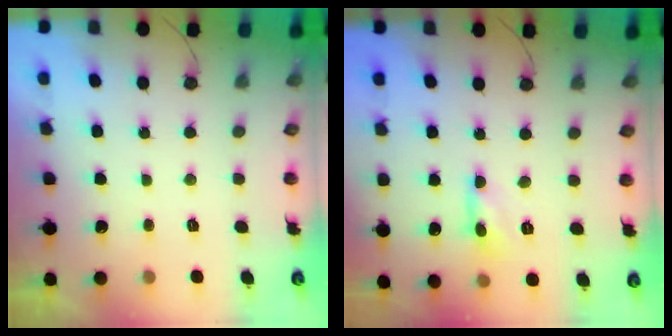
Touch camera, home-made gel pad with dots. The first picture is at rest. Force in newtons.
{"total": 1.0, "press": 1.0, "slide": 0.1}